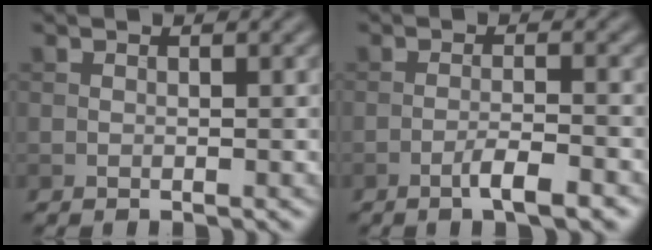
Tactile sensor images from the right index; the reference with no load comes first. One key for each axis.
{"total": 3.2, "fx": -1.8, "fy": 0.5, "fz": 2.5, "tx": -0.041, "ty": 0.008, "tz": -0.038}